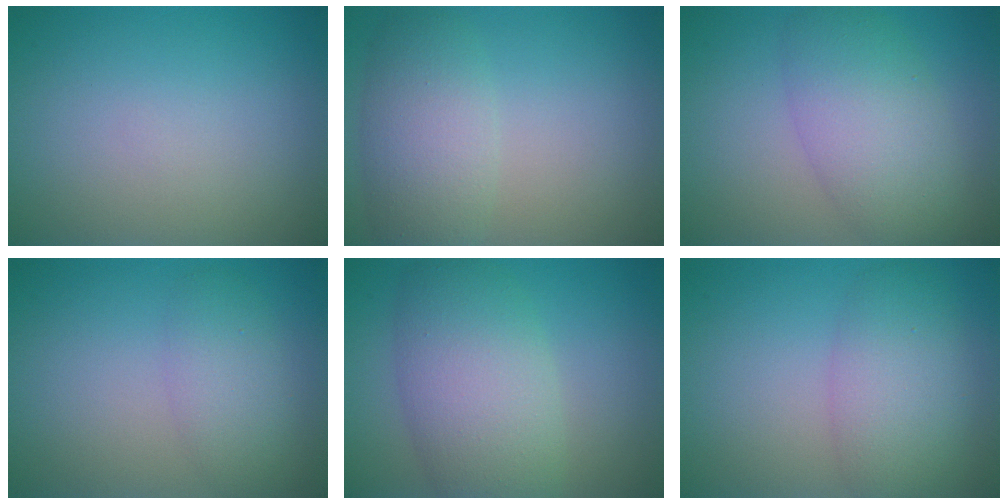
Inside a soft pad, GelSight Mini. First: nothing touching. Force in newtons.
{"total": 4.5, "press": 4.5, "slide": 0.2}
{"total": 6.0, "press": 6.0, "slide": 0.4}
{"total": 2.8, "press": 2.8, "slide": 0.0}
{"total": 7.3, "press": 7.3, "slide": 0.5}
{"total": 5.0, "press": 5.0, "slide": 0.3}